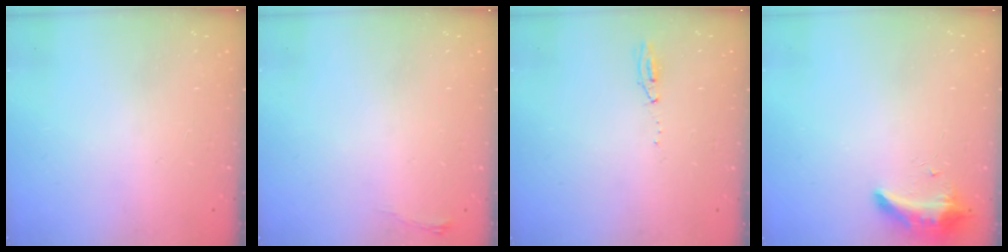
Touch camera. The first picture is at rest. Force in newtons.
{"total": 3.4, "press": 3.4, "slide": 0.5}
{"total": 5.0, "press": 3.7, "slide": 3.3}
{"total": 8.6, "press": 8.6, "slide": 1.1}